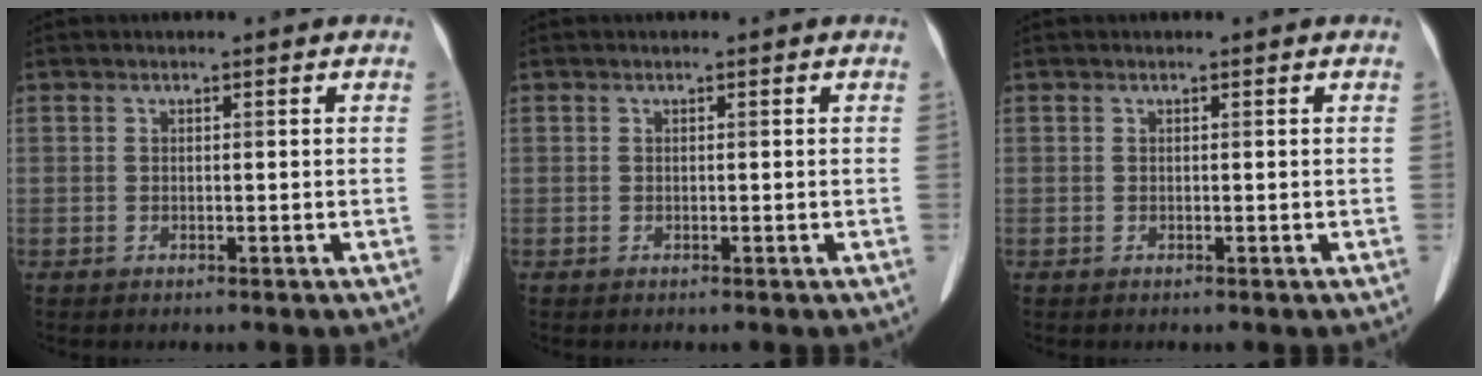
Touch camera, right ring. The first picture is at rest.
{"total": 0.0}
{"total": 0.0}